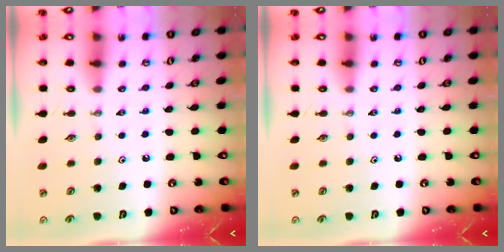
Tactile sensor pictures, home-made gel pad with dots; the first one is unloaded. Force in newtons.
{"total": 0.0}